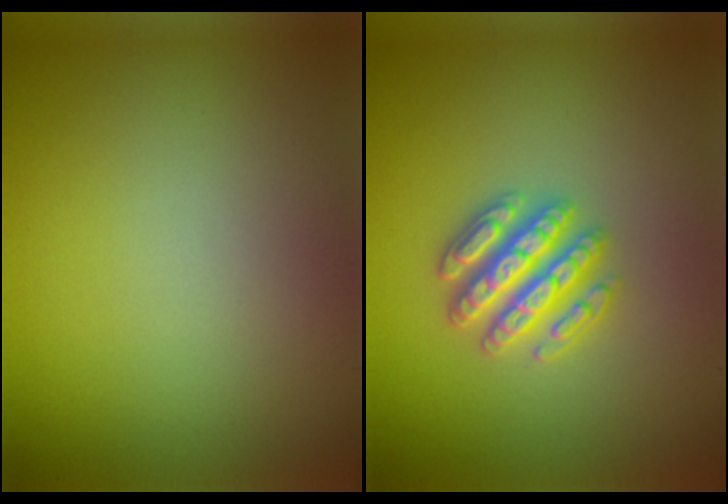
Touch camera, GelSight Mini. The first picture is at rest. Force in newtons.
{"total": 4.8, "press": 4.7, "slide": 0.8}